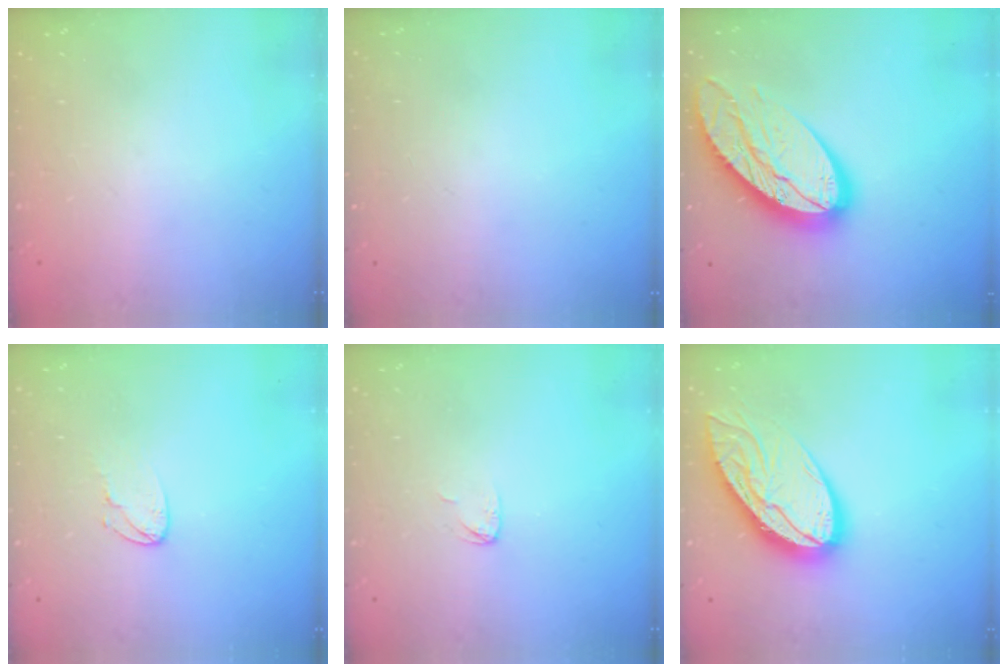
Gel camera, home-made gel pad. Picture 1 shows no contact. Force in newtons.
{"total": 0.0}
{"total": 18.2, "press": 18.2, "slide": 1.4}
{"total": 5.6, "press": 5.6, "slide": 0.4}
{"total": 3.3, "press": 3.3, "slide": 0.2}
{"total": 16.8, "press": 16.7, "slide": 1.7}